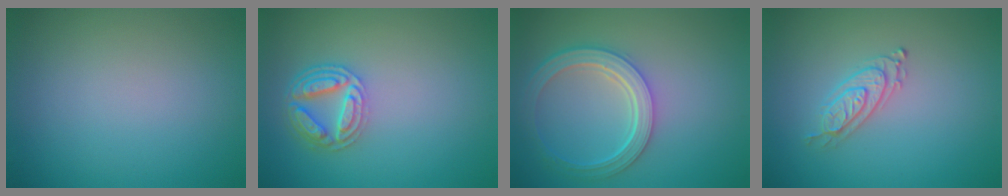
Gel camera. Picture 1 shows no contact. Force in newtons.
{"total": 4.3, "press": 3.4, "slide": 2.6}
{"total": 5.1, "press": 4.0, "slide": 3.1}
{"total": 2.2, "press": 2.1, "slide": 0.6}